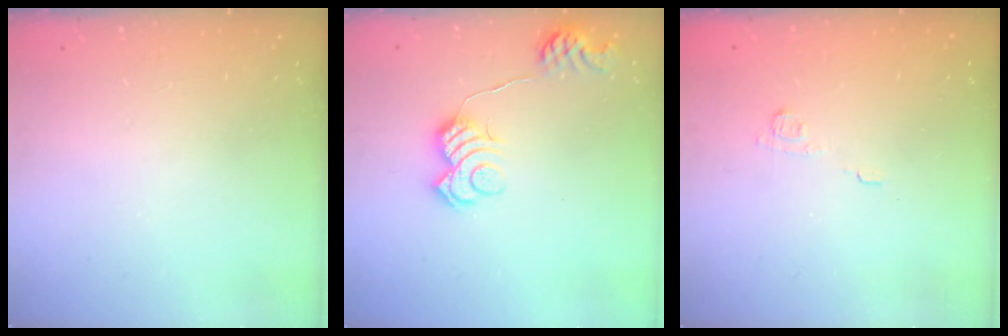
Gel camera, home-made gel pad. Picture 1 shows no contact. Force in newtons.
{"total": 11.1, "press": 11.0, "slide": 0.7}
{"total": 3.8, "press": 3.6, "slide": 1.1}